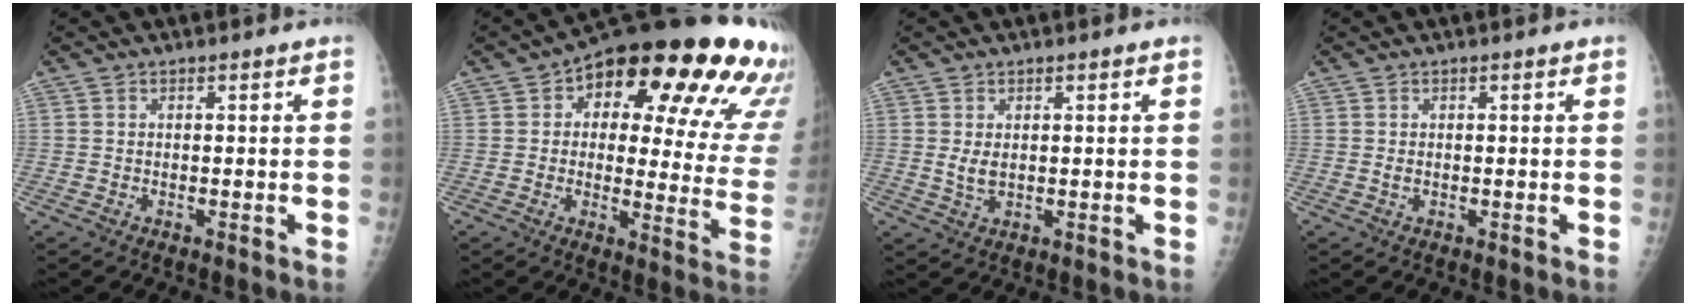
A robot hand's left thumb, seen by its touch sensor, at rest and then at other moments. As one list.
[{"total": 26.6, "force": [12.4, 10.4, 21.1], "torque": [-0.224, -0.010, 0.154]}, {"total": 2.7, "force": [0.6, 1.5, 2.2], "torque": [-0.035, -0.008, 0.016]}, {"total": 0.9, "force": [0.1, 0.5, 0.7], "torque": [-0.012, 0.003, 0.005]}]